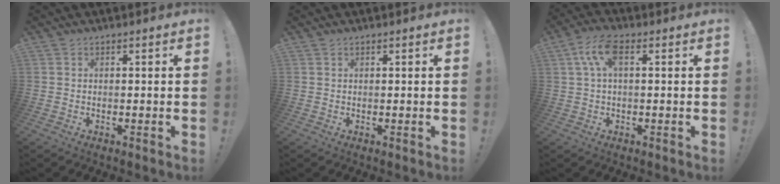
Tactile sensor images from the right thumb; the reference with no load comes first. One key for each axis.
{"total": 0.0}
{"total": 8.1, "fx": 1.9, "fy": 3.5, "fz": 7.0, "tx": -0.140, "ty": 0.011, "tz": 0.041}